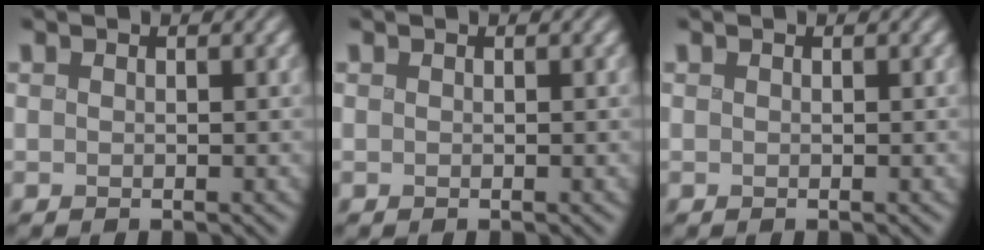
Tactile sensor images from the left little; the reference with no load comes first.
{"total": 0.0}
{"total": 0.0}